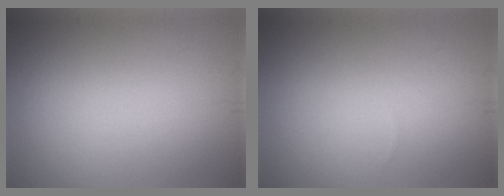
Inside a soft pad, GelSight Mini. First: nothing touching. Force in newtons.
{"total": 0.0}